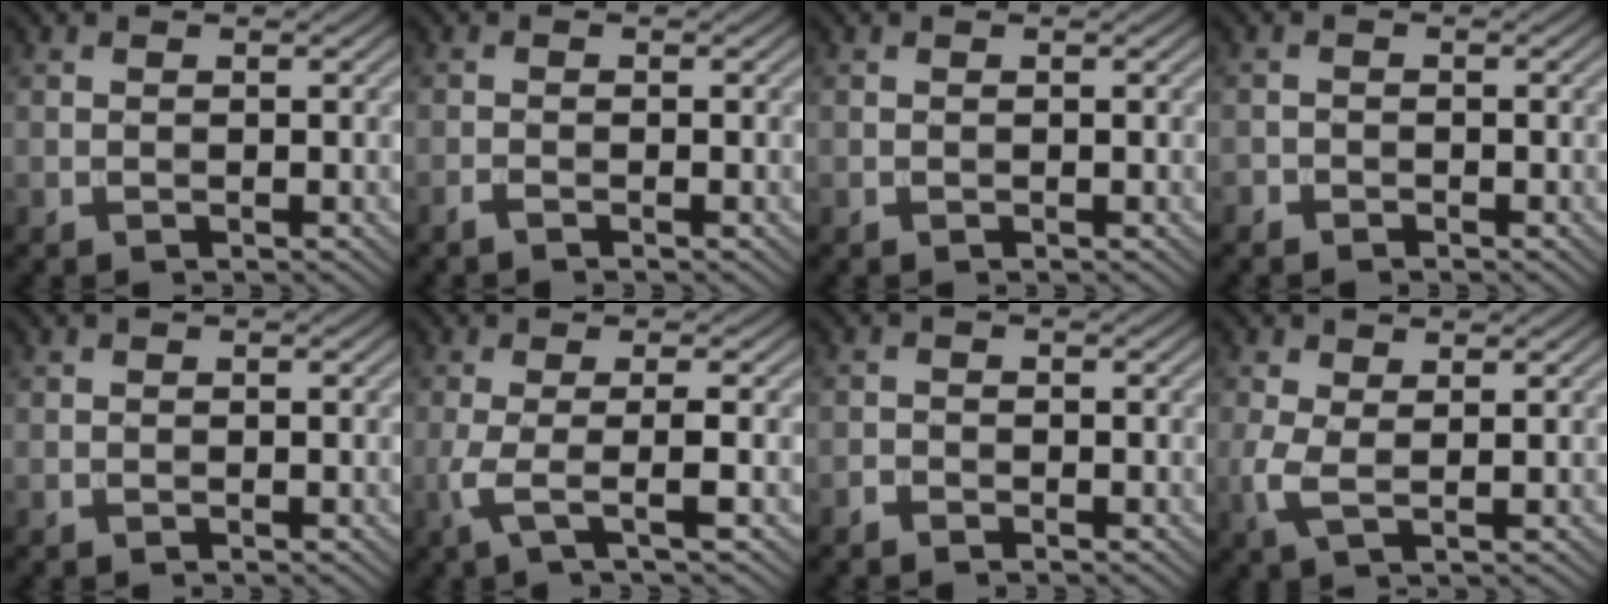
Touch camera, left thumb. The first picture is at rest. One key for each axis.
{"total": 0.9, "fx": -0.7, "fy": 0.0, "fz": 0.5, "tx": -0.010, "ty": 0.002, "tz": -0.018}
{"total": 0.0}
{"total": 1.0, "fx": -0.9, "fy": 0.5, "fz": 0.1, "tx": -0.001, "ty": -0.002, "tz": -0.020}
{"total": 0.0}
{"total": 4.1, "fx": -0.8, "fy": 0.7, "fz": 4.0, "tx": -0.075, "ty": -0.001, "tz": -0.028}
{"total": 0.9, "fx": -0.8, "fy": 0.3, "fz": 0.3, "tx": -0.005, "ty": 0.001, "tz": -0.019}
{"total": 3.1, "fx": 0.6, "fy": 1.2, "fz": 2.8, "tx": -0.079, "ty": 0.000, "tz": 0.009}